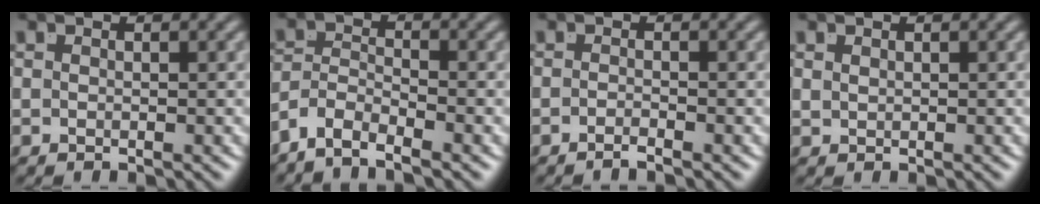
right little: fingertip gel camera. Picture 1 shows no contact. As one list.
[{"total": 5.5, "force": [-3.3, 3.9, 2.1], "torque": [-0.053, -0.021, -0.061]}, {"total": 1.4, "force": [-1.2, -0.7, 0.3], "torque": [-0.003, -0.003, -0.022]}, {"total": 0.8, "force": [0.6, -0.5, 0.1], "torque": [0.002, -0.002, 0.019]}]